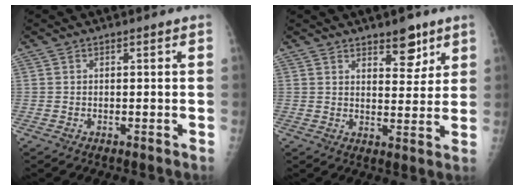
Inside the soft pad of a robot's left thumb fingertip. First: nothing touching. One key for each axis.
{"total": 6.5, "fx": 4.3, "fy": 3.0, "fz": 3.8, "tx": -0.024, "ty": -0.028, "tz": 0.062}